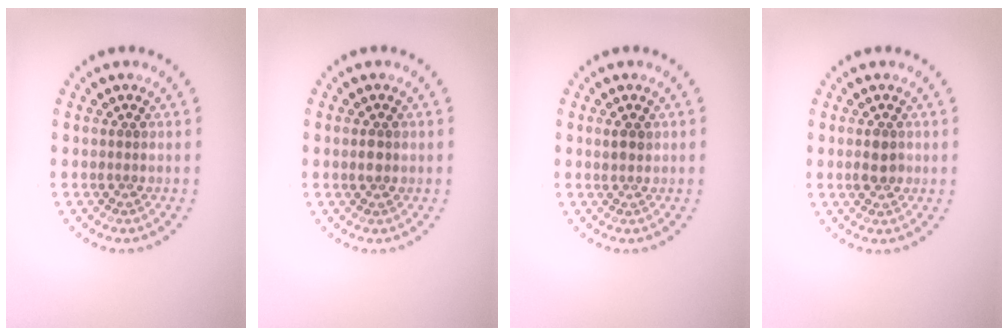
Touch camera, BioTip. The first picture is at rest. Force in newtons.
{"total": 1.1, "press": 1.1, "slide": 0.1}
{"total": 1.3, "press": 1.2, "slide": 0.4}
{"total": 1.8, "press": 1.7, "slide": 0.2}